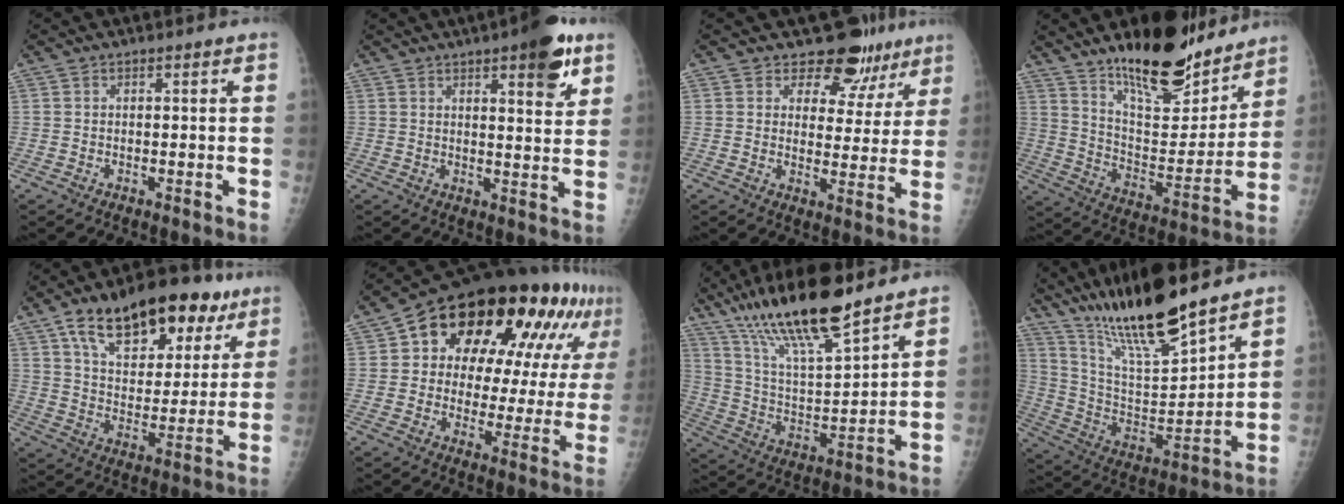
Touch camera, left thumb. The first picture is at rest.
{"total": 9.9, "force": [5.5, 2.9, 7.7], "torque": [-0.084, -0.023, 0.069]}
{"total": 10.6, "force": [8.4, 6.3, 1.6], "torque": [0.027, -0.049, 0.092]}
{"total": 20.3, "force": [16.0, 6.7, 10.4], "torque": [-0.117, -0.110, 0.262]}
{"total": 23.6, "force": [13.5, 12.0, 15.2], "torque": [-0.196, -0.023, 0.216]}
{"total": 27.6, "force": [12.4, 13.4, 20.8], "torque": [-0.254, 0.022, 0.178]}
{"total": 19.9, "force": [14.8, 3.9, 12.8], "torque": [-0.216, -0.063, 0.273]}
{"total": 20.3, "force": [16.4, 3.3, 11.5], "torque": [-0.184, -0.079, 0.307]}